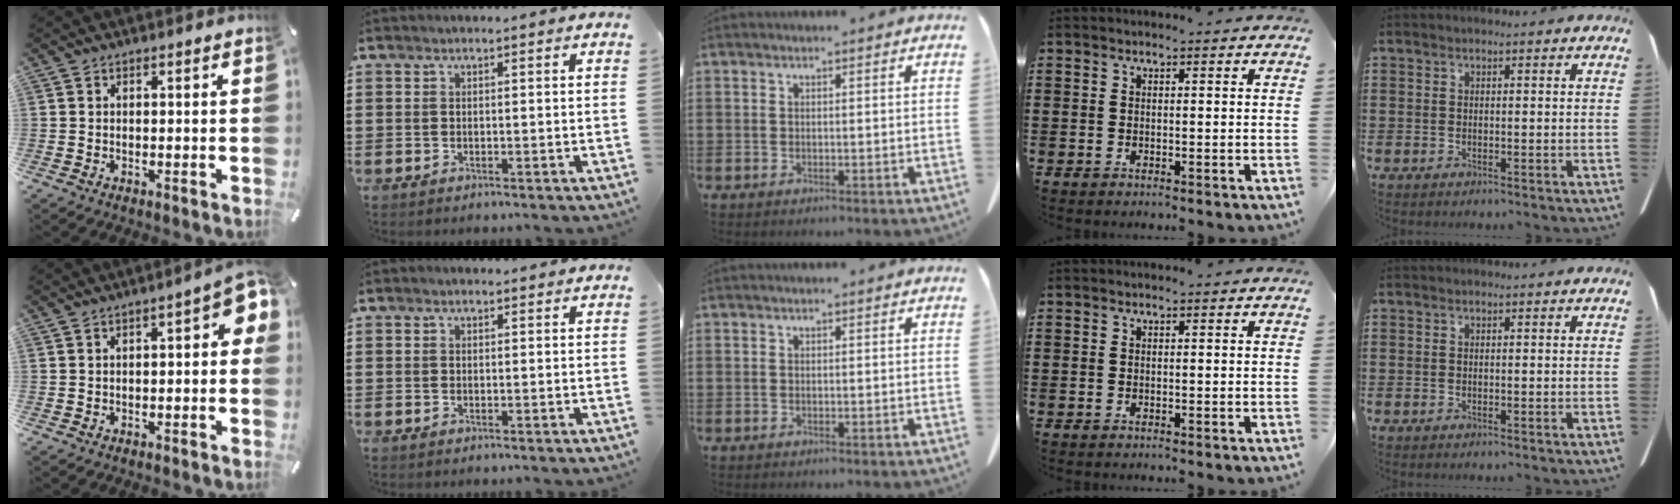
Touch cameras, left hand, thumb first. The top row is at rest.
{"thumb": {"total": 5.5, "force": [-0.1, 2.3, 5.0], "torque": [-0.065, 0.000, -0.003]}, "index": {"total": 0.5, "force": [0.2, 0.3, 0.3], "torque": [-0.007, 0.003, 0.005]}}